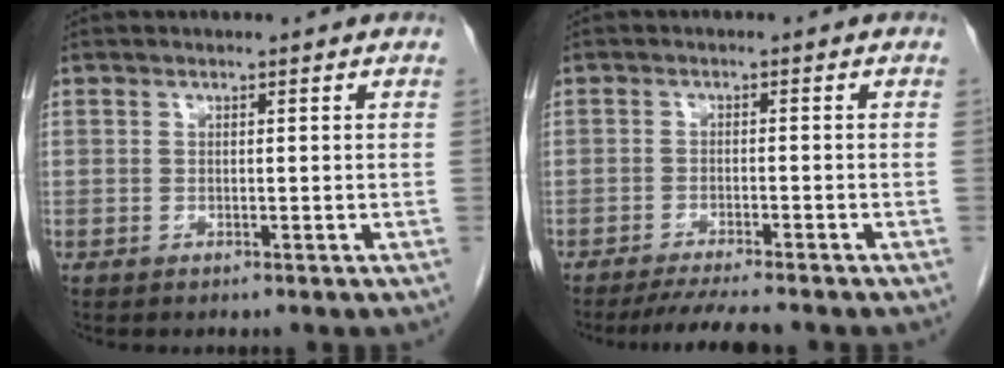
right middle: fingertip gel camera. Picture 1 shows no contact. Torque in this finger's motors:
{"motor_torque": [0.10, -0.06, 0.02, 0.02]}